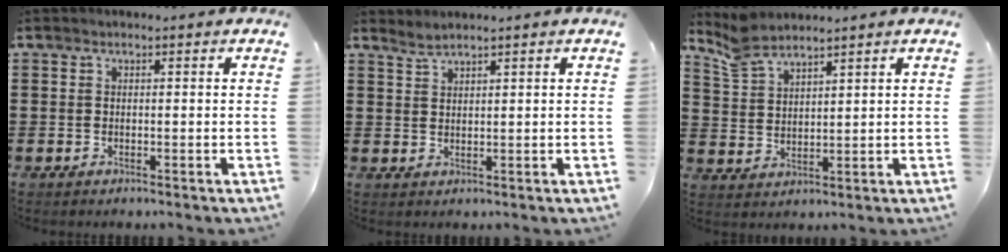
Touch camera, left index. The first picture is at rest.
{"total": 1.5, "force": [1.4, 0.0, 0.5], "torque": [-0.014, 0.000, 0.028]}
{"total": 4.7, "force": [4.3, 1.0, 1.7], "torque": [-0.048, -0.009, 0.080]}